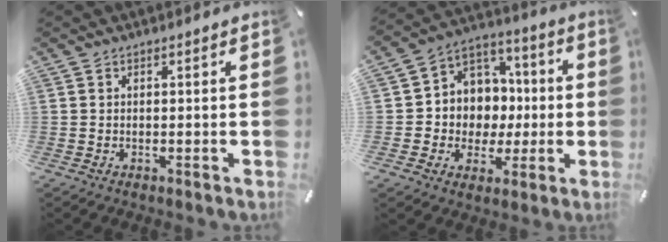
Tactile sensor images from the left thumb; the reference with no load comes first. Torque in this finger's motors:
{"motor_torque": [0.06, 1.18, 0.21, -0.09, 0.00]}